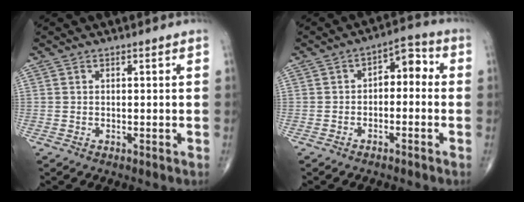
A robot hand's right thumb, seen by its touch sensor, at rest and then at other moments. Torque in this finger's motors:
{"motor_torque": [1.33, 0.97, 0.11, -0.36, 0.00]}